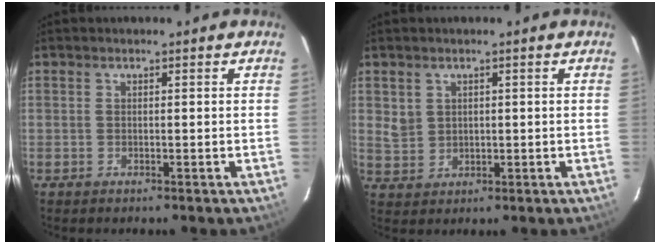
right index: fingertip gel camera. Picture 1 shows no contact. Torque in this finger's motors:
{"motor_torque": [-0.05, -0.01, -0.01, 0.02]}